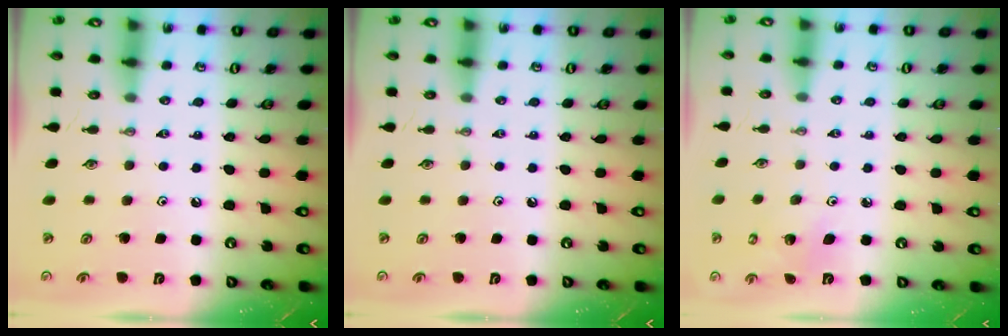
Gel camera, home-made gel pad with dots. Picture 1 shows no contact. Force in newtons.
{"total": 0.0}
{"total": 2.4, "press": 2.4, "slide": 0.1}